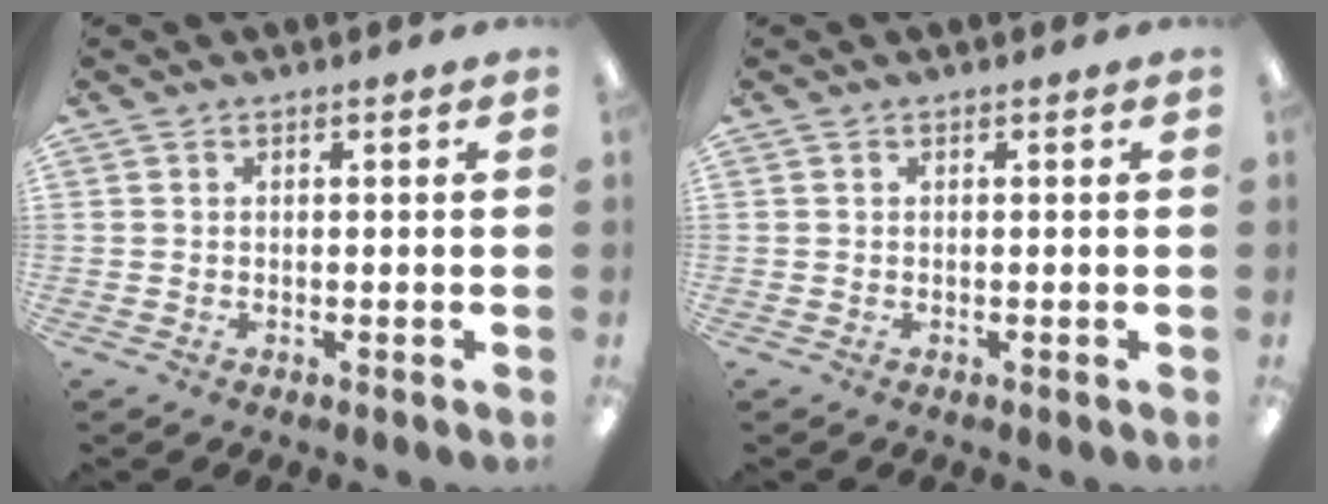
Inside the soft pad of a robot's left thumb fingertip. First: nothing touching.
{"total": 0.0}